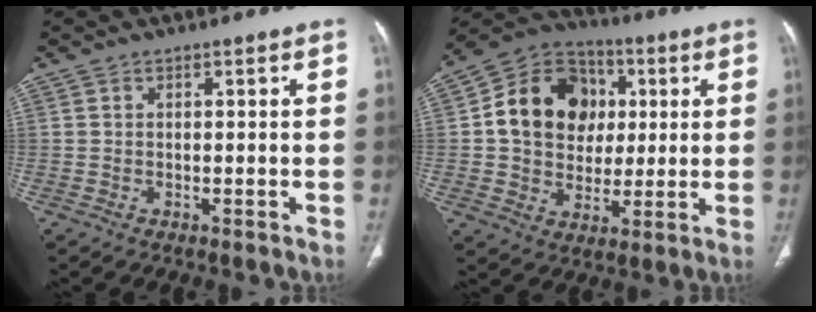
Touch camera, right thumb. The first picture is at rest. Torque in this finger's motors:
{"motor_torque": [1.50, 1.82, 0.65, -0.51, 0.08]}